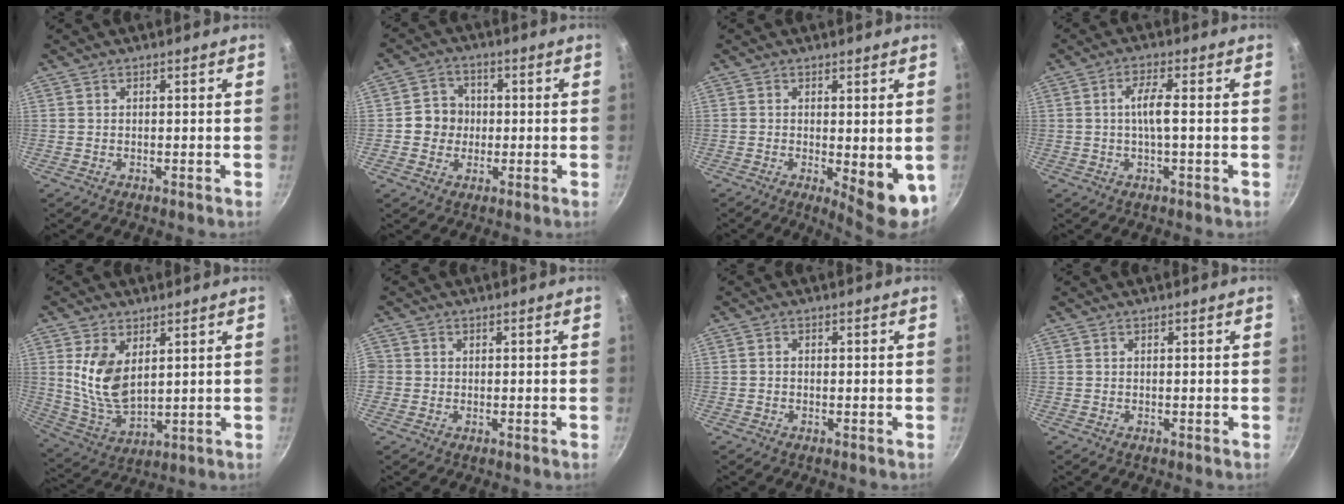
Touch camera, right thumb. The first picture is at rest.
{"total": 6.0, "force": [-0.3, 5.7, 2.0], "torque": [0.000, 0.012, -0.015]}
{"total": 8.2, "force": [-1.1, 2.8, 7.6], "torque": [-0.088, -0.009, -0.005]}
{"total": 4.6, "force": [-0.2, 0.6, 4.6], "torque": [-0.095, 0.010, -0.006]}
{"total": 11.0, "force": [3.1, 6.3, 8.5], "torque": [-0.159, -0.030, 0.072]}
{"total": 1.9, "force": [-0.2, 1.9, 0.4], "torque": [0.001, 0.006, -0.006]}
{"total": 0.8, "force": [-0.2, 0.6, 0.4], "torque": [-0.008, 0.004, -0.003]}
{"total": 0.0}